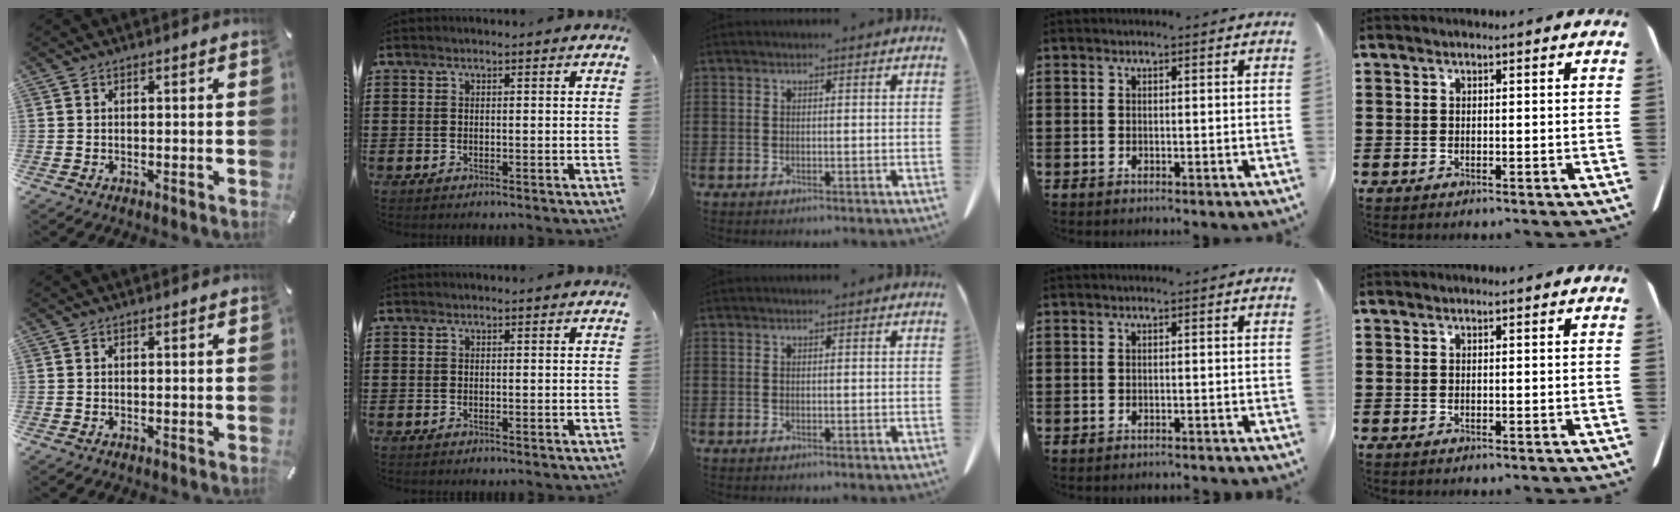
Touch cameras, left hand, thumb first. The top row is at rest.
{"ring": {"total": 0.8, "force": [-0.8, 0.0, 0.1], "torque": [-0.005, -0.001, -0.017]}}